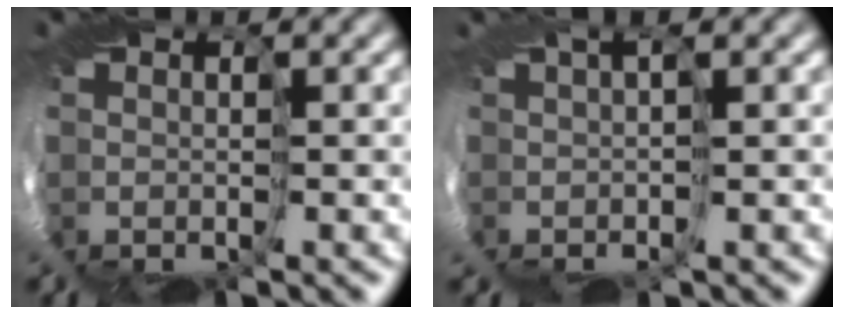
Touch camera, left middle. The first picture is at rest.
{"total": 2.6, "force": [0.1, -2.5, -0.9], "torque": [0.040, 0.009, -0.012]}